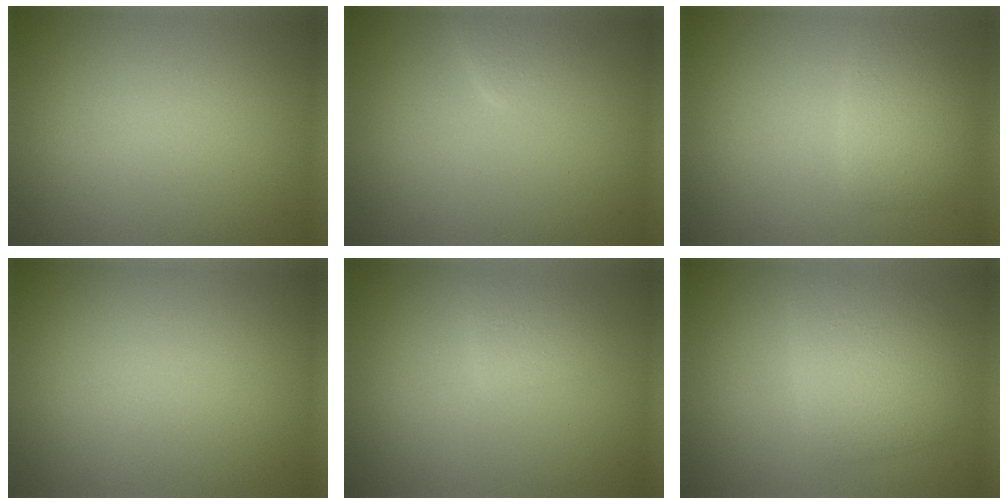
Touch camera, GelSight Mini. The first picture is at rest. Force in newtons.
{"total": 1.9, "press": 1.9, "slide": 0.0}
{"total": 3.2, "press": 3.2, "slide": 0.1}
{"total": 0.0}
{"total": 1.5, "press": 1.5, "slide": 0.1}
{"total": 4.0, "press": 4.0, "slide": 0.1}